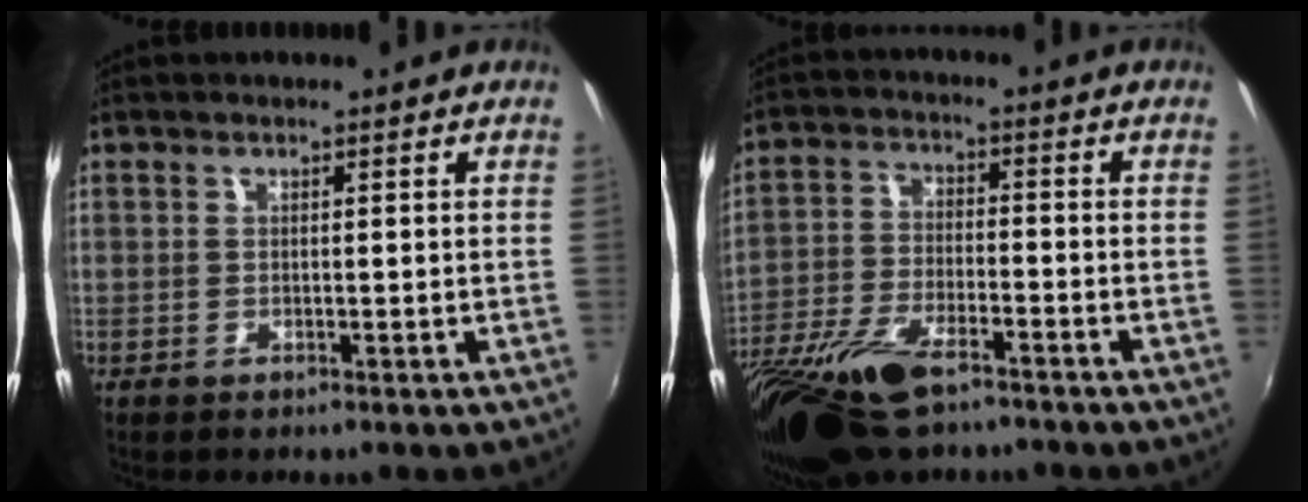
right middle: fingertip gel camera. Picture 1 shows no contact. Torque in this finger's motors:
{"motor_torque": [1.09, -1.05, 0.57, 0.19]}